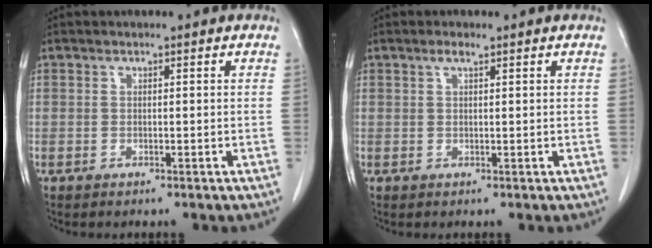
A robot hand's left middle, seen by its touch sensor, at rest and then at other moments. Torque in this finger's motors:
{"motor_torque": [0.09, -0.01, -0.01, 0.00]}